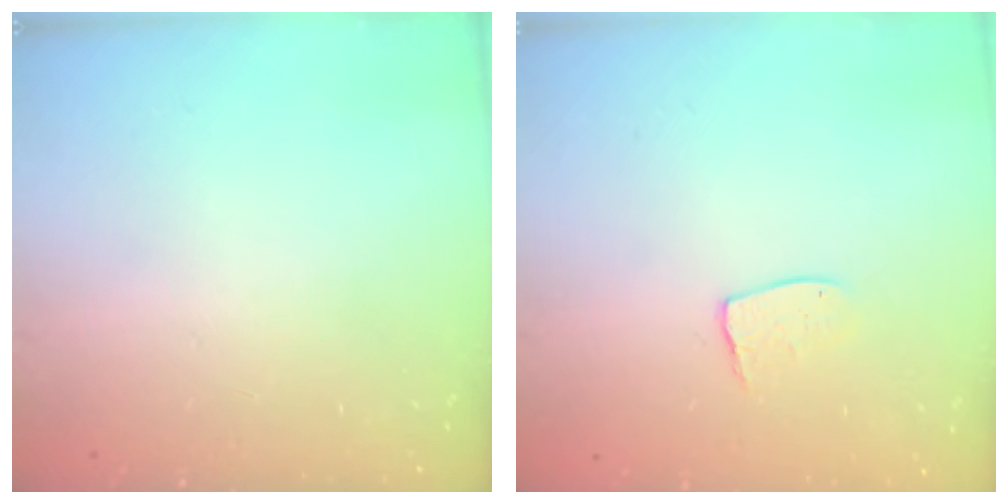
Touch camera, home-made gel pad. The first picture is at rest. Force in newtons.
{"total": 6.6, "press": 6.6, "slide": 0.4}